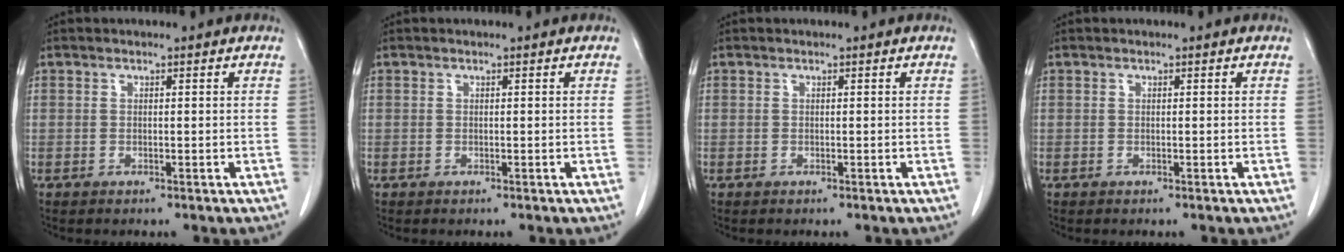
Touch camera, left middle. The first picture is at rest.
{"total": 0.0}
{"total": 0.0}
{"total": 0.0}